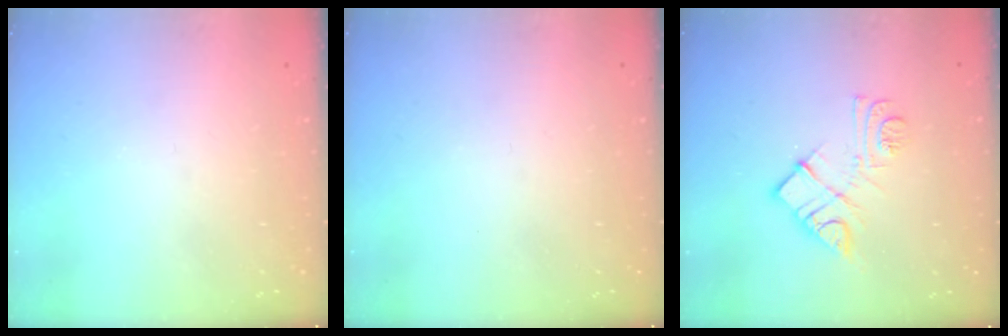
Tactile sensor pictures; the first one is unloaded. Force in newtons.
{"total": 0.0}
{"total": 11.1, "press": 11.1, "slide": 0.5}